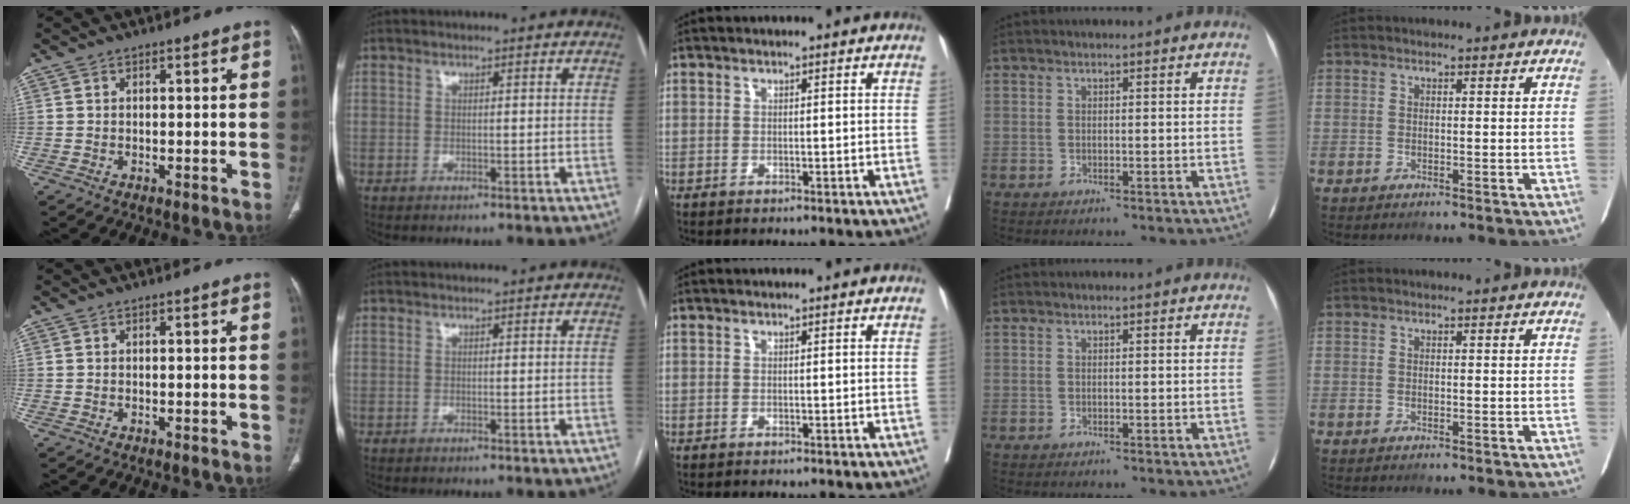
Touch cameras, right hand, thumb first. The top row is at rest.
{}